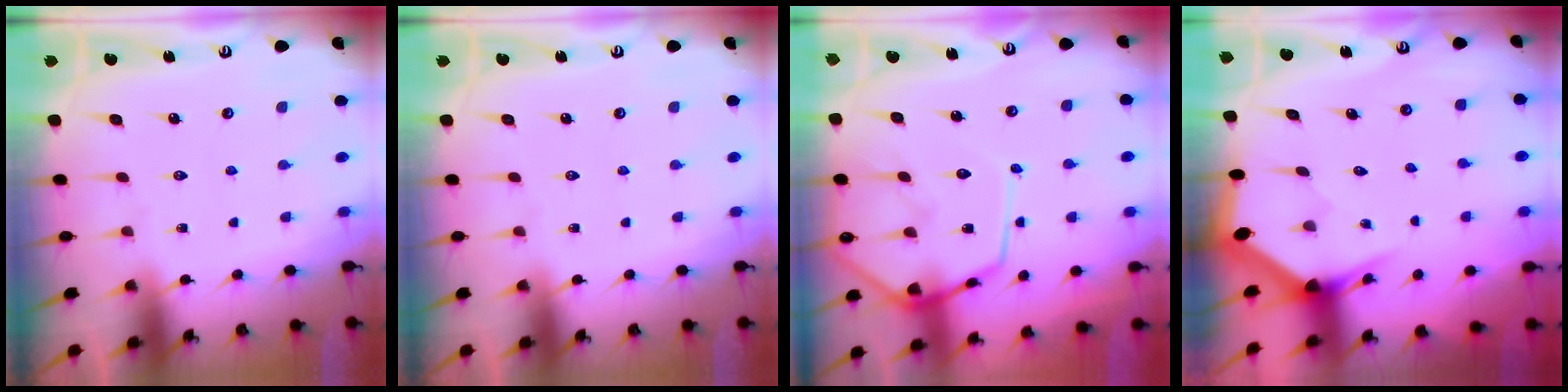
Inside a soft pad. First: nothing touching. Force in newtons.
{"total": 0.0}
{"total": 13.7, "press": 13.7, "slide": 1.1}
{"total": 3.3, "press": 3.3, "slide": 0.0}